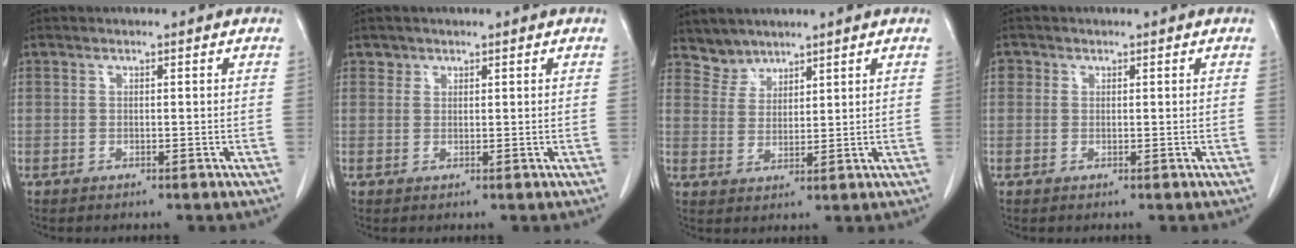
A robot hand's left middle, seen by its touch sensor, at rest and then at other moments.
{"total": 1.0, "force": [0.7, 0.7, -0.1], "torque": [0.011, 0.001, 0.008]}
{"total": 3.5, "force": [3.2, 1.4, -0.6], "torque": [0.017, 0.004, 0.062]}
{"total": 1.0, "force": [0.4, 1.0, 0.1], "torque": [0.006, 0.002, 0.003]}